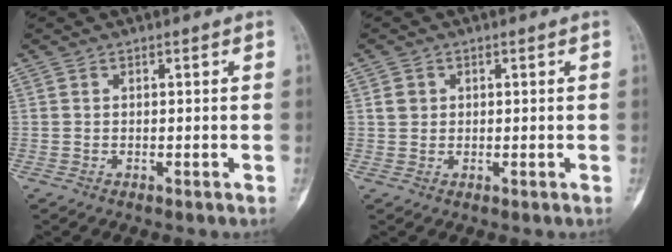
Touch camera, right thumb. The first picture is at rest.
{"total": 2.0, "force": [0.5, 1.8, 0.7], "torque": [-0.005, 0.000, 0.010]}